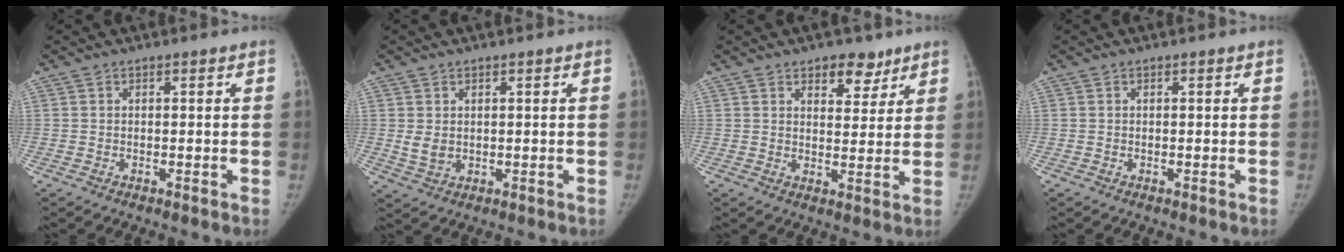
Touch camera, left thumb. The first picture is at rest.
{"total": 2.9, "force": [0.5, 2.1, 1.9], "torque": [-0.027, -0.010, 0.018]}
{"total": 6.0, "force": [4.0, 3.5, 2.9], "torque": [-0.010, -0.023, 0.057]}
{"total": 0.0}